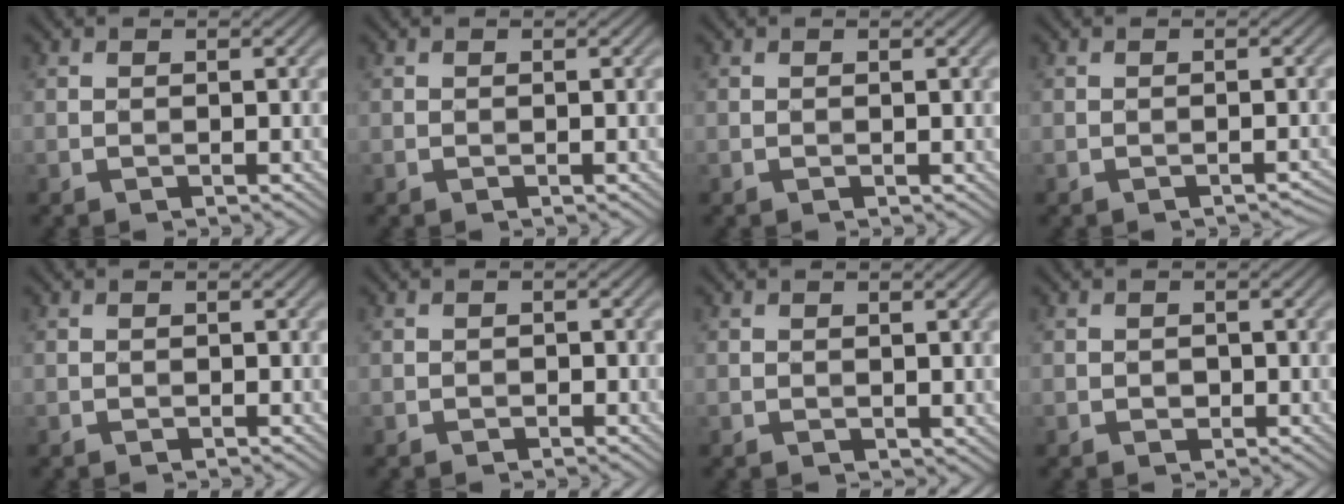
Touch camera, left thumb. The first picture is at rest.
{"total": 0.0}
{"total": 0.0}
{"total": 0.8, "force": [-0.7, 0.2, 0.4], "torque": [-0.004, 0.002, -0.010]}
{"total": 0.0}
{"total": 0.7, "force": [-0.3, 0.6, 0.1], "torque": [0.002, -0.005, -0.006]}
{"total": 0.6, "force": [0.4, 0.4, 0.2], "torque": [-0.004, -0.004, 0.010]}
{"total": 1.0, "force": [-0.1, 0.9, 0.4], "torque": [-0.006, -0.006, -0.003]}